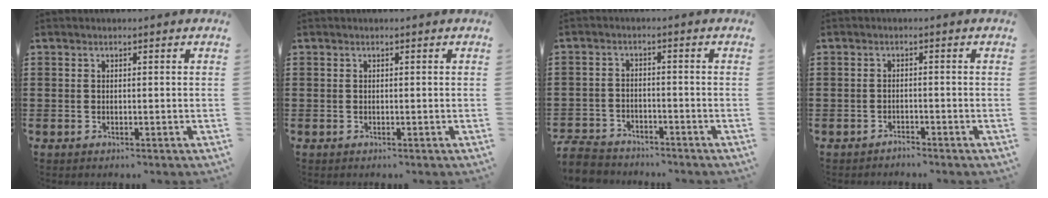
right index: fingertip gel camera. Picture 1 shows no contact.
{"total": 0.0}
{"total": 4.0, "force": [-3.9, 0.8, 0.4], "torque": [-0.025, -0.003, -0.085]}
{"total": 1.3, "force": [-1.3, 0.0, 0.0], "torque": [-0.004, 0.002, -0.028]}